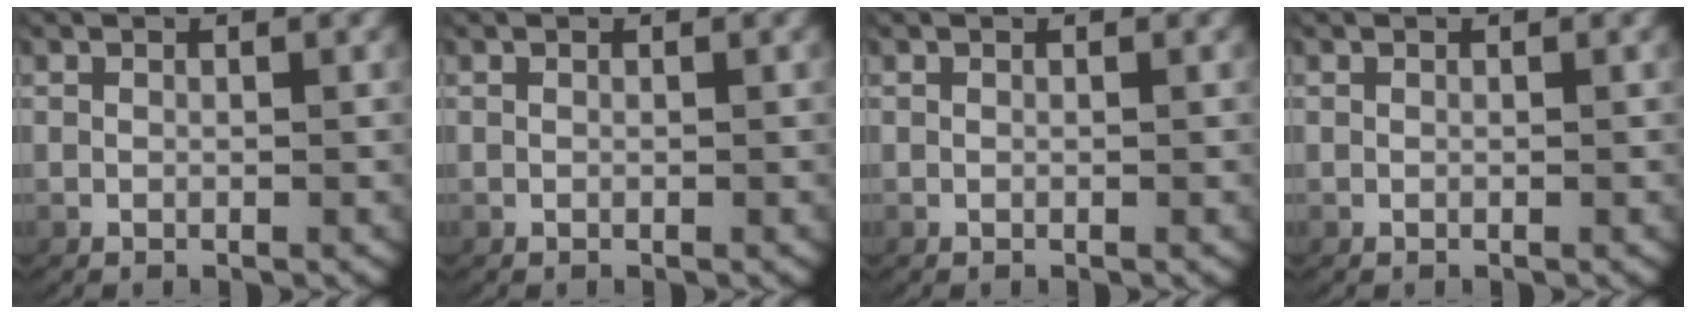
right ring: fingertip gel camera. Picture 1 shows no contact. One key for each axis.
{"total": 0.0}
{"total": 0.0}
{"total": 0.0}